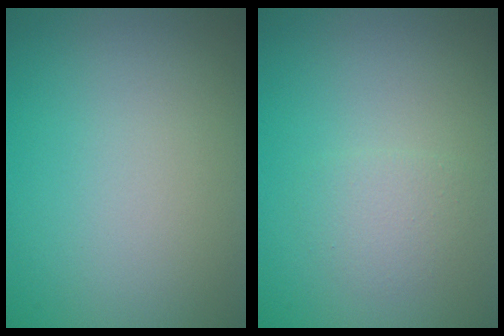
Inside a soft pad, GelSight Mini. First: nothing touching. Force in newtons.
{"total": 1.6, "press": 1.6, "slide": 0.0}